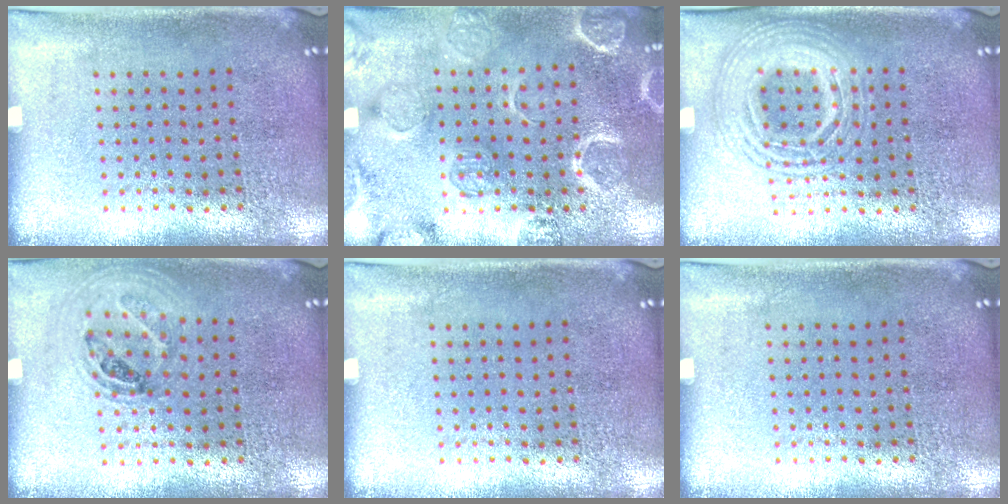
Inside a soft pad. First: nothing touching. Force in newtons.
{"total": 2.5, "press": 2.5, "slide": 0.1}
{"total": 2.4, "press": 2.4, "slide": 0.2}
{"total": 1.1, "press": 1.0, "slide": 0.4}
{"total": 0.0}
{"total": 0.0}